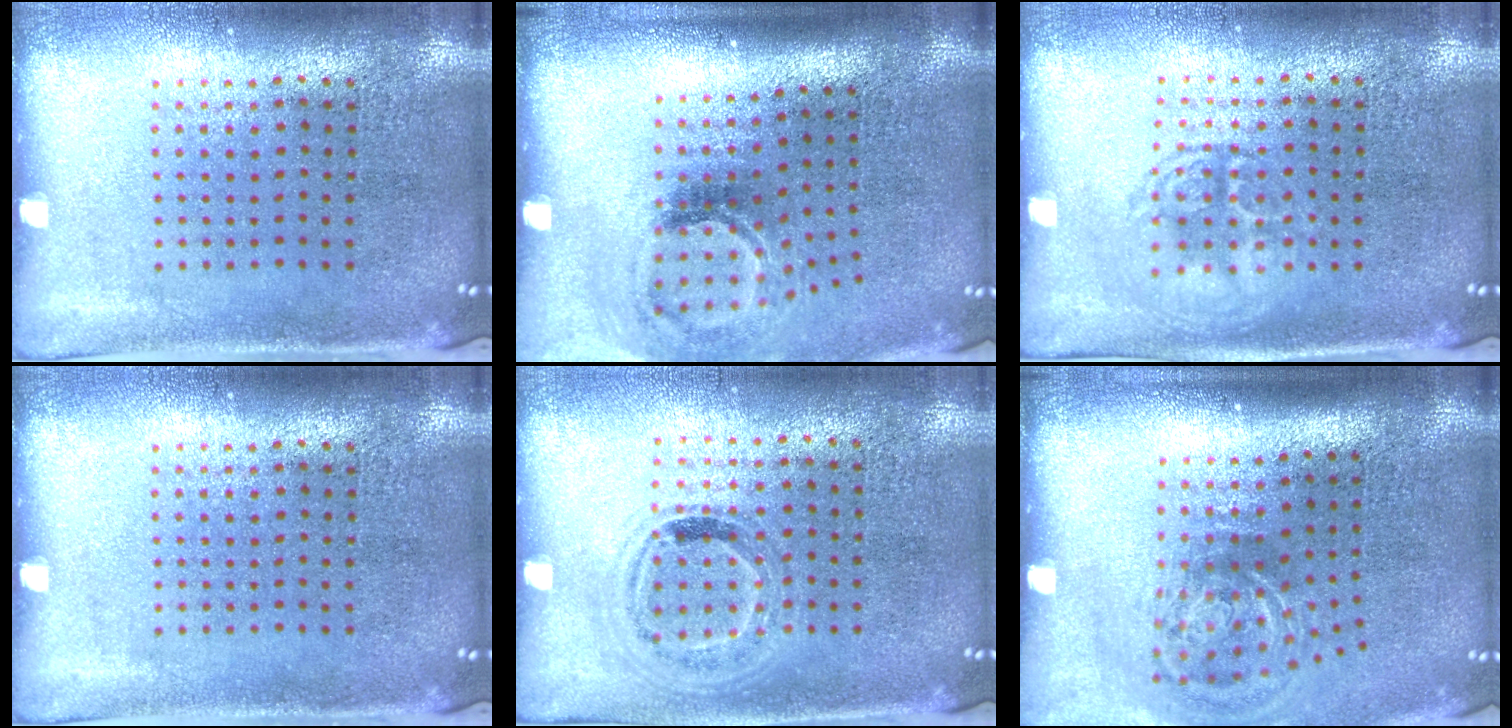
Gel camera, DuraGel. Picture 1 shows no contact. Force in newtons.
{"total": 1.9, "press": 1.2, "slide": 1.5}
{"total": 1.3, "press": 1.3, "slide": 0.1}
{"total": 0.0}
{"total": 1.0, "press": 1.0, "slide": 0.3}
{"total": 2.2, "press": 1.4, "slide": 1.7}